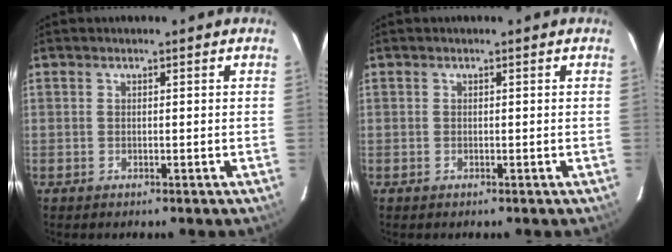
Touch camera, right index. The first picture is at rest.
{"total": 0.0}